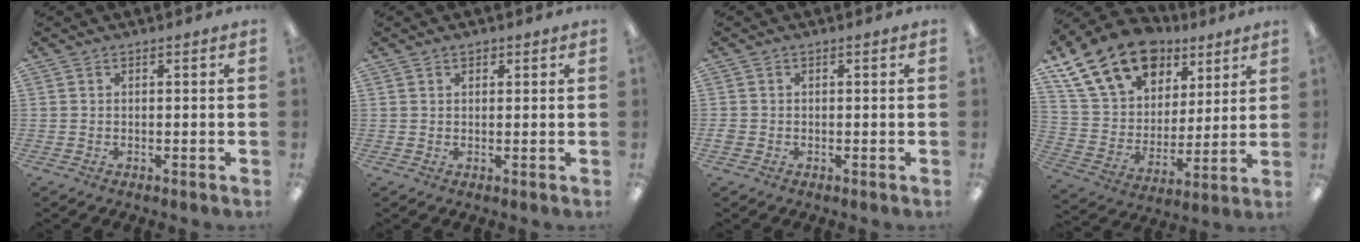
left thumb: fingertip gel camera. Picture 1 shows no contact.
{"total": 1.2, "force": [0.8, 0.8, 0.4], "torque": [-0.008, 0.003, 0.015]}
{"total": 1.2, "force": [-0.4, 1.0, 0.6], "torque": [-0.009, 0.002, -0.007]}
{"total": 19.9, "force": [12.3, 12.8, 8.9], "torque": [-0.160, -0.059, 0.229]}